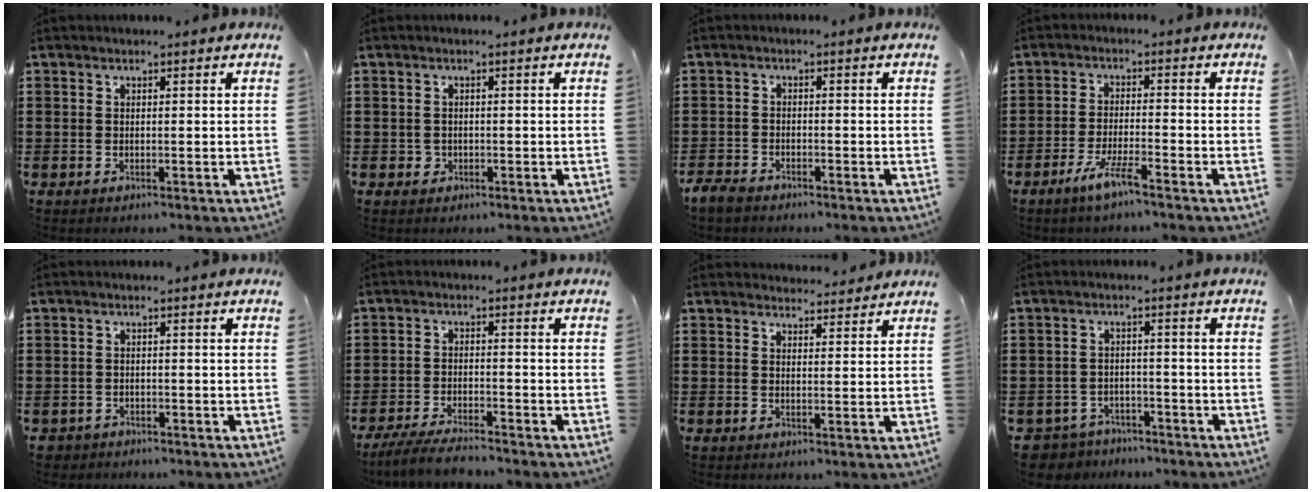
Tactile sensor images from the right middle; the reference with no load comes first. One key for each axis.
{"total": 0.9, "fx": -0.1, "fy": 0.8, "fz": 0.2, "tx": -0.007, "ty": 0.005, "tz": -0.004}
{"total": 2.1, "fx": -1.9, "fy": 0.7, "fz": 0.7, "tx": -0.030, "ty": -0.002, "tz": -0.043}
{"total": 4.8, "fx": -3.3, "fy": 0.2, "fz": 3.5, "tx": -0.071, "ty": -0.009, "tz": -0.059}
{"total": 1.4, "fx": -1.3, "fy": 0.5, "fz": -0.1, "tx": -0.005, "ty": -0.001, "tz": -0.029}
{"total": 4.4, "fx": -4.1, "fy": 0.3, "fz": 1.7, "tx": -0.043, "ty": -0.009, "tz": -0.082}
{"total": 2.8, "fx": 2.7, "fy": 0.2, "fz": -0.1, "tx": 0.003, "ty": -0.009, "tz": 0.052}
{"total": 3.6, "fx": -3.5, "fy": 0.9, "fz": -0.1, "tx": -0.023, "ty": -0.006, "tz": -0.079}